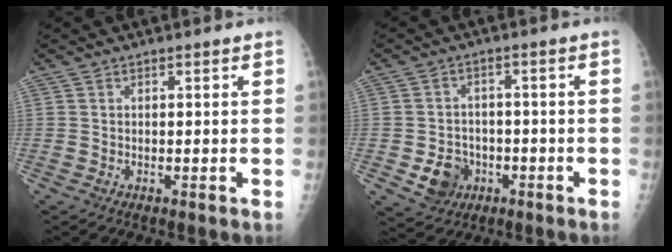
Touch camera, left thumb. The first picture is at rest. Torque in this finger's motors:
{"motor_torque": [-0.29, 0.33, 0.20, 0.09, 0.02]}